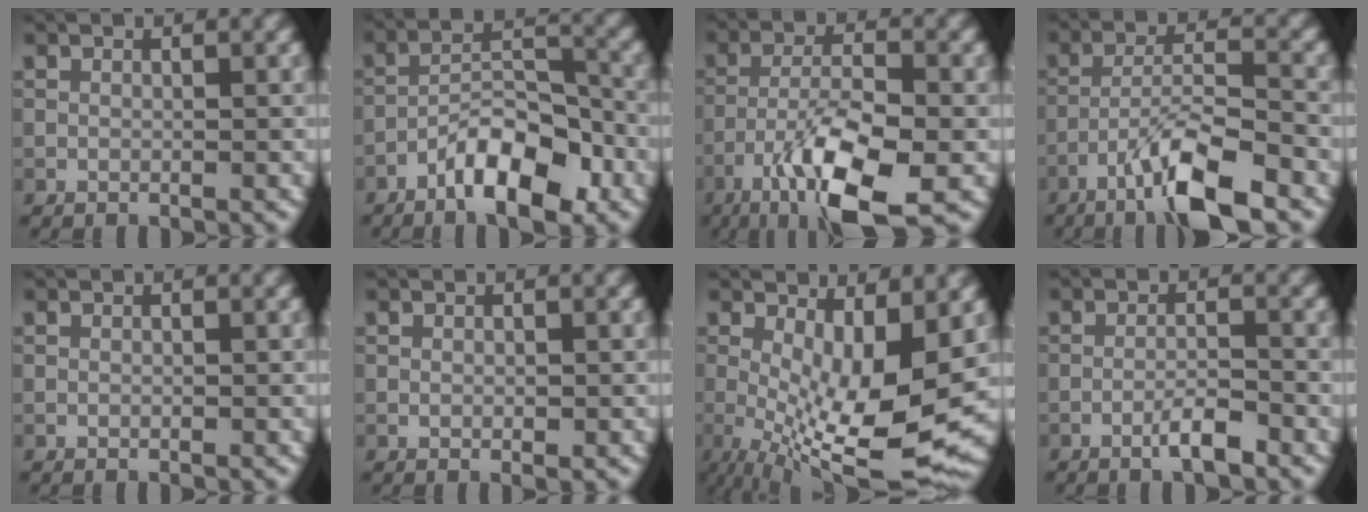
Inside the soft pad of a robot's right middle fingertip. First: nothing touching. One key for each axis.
{"total": 7.3, "fx": -4.3, "fy": 2.5, "fz": 5.3, "tx": -0.081, "ty": 0.015, "tz": -0.077}
{"total": 10.0, "fx": -5.3, "fy": 2.9, "fz": 7.9, "tx": -0.144, "ty": -0.004, "tz": -0.099}
{"total": 7.6, "fx": -4.8, "fy": 1.4, "fz": 5.7, "tx": -0.102, "ty": 0.007, "tz": -0.089}
{"total": 0.0}
{"total": 0.8, "fx": -0.1, "fy": 0.4, "fz": 0.6, "tx": -0.011, "ty": 0.000, "tz": -0.001}
{"total": 11.5, "fx": -1.0, "fy": 3.8, "fz": 10.8, "tx": -0.177, "ty": -0.026, "tz": -0.005}
{"total": 2.5, "fx": -1.6, "fy": 0.3, "fz": 1.9, "tx": -0.033, "ty": 0.006, "tz": -0.032}